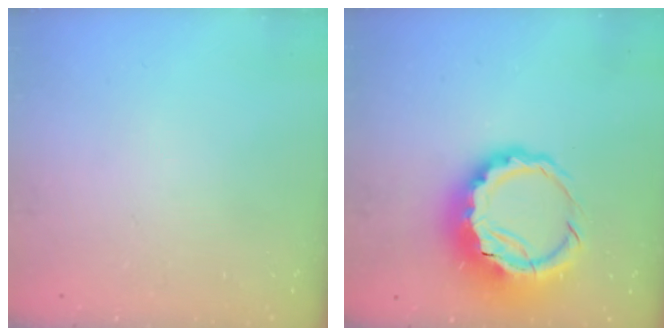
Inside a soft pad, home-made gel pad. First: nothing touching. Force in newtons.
{"total": 12.2, "press": 11.8, "slide": 2.8}